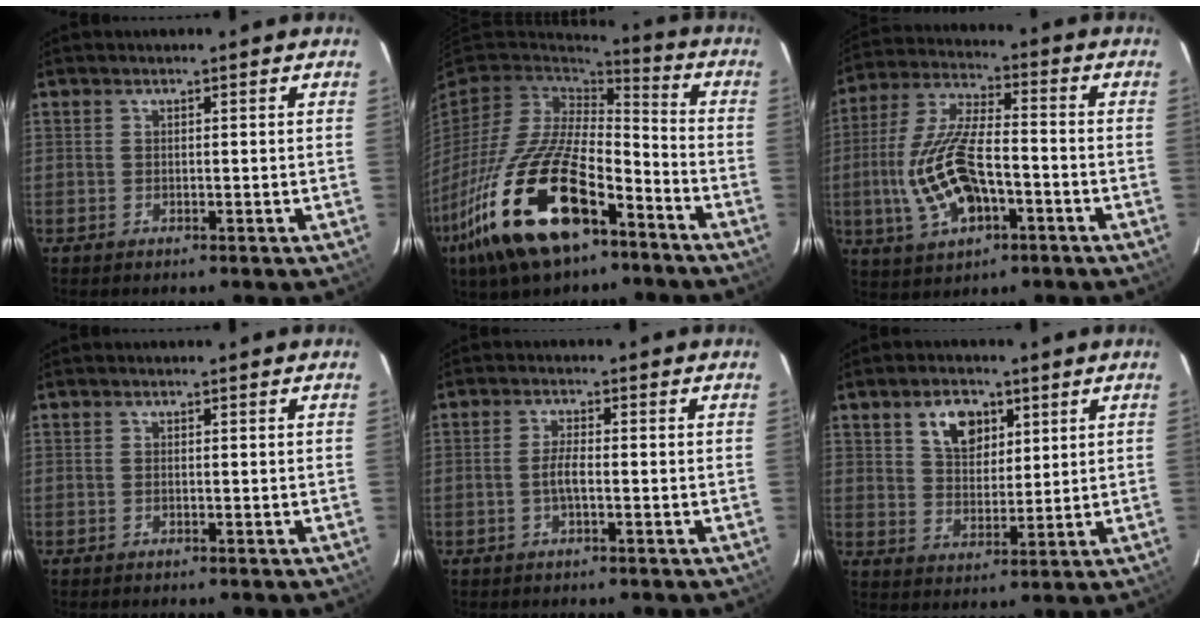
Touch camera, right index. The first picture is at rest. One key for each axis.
{"total": 25.8, "fx": -13.5, "fy": 11.2, "fz": 18.9, "tx": -0.391, "ty": -0.037, "tz": -0.241}
{"total": 15.8, "fx": -4.2, "fy": 7.0, "fz": 13.6, "tx": -0.297, "ty": 0.000, "tz": -0.070}
{"total": 0.0}
{"total": 3.1, "fx": -0.8, "fy": 0.6, "fz": 2.9, "tx": -0.057, "ty": 0.002, "tz": -0.014}
{"total": 7.7, "fx": 3.8, "fy": 5.0, "fz": 4.6, "tx": -0.075, "ty": 0.011, "tz": 0.071}